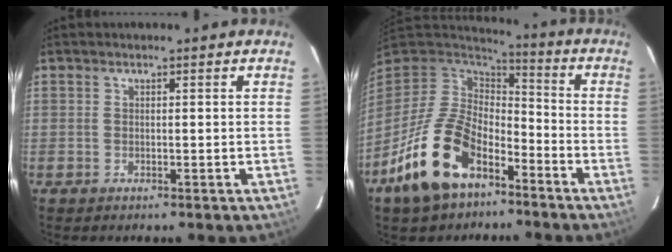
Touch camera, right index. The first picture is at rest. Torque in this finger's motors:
{"motor_torque": [1.17, -0.97, 1.06, 0.21]}